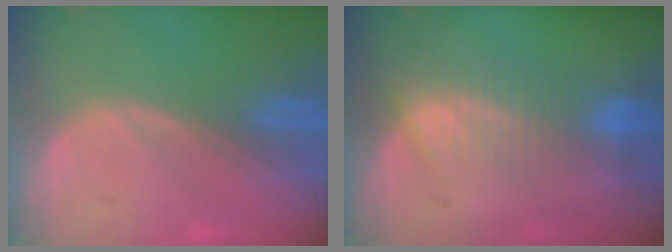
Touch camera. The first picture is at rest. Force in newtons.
{"total": 7.2, "press": 6.3, "slide": 3.5}